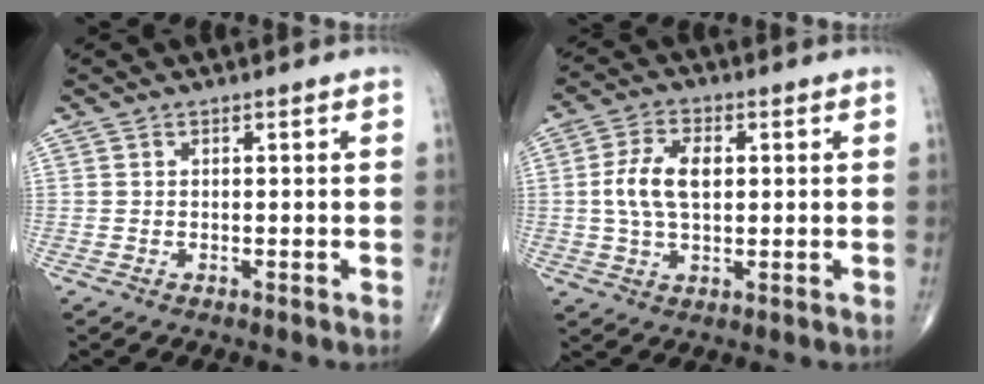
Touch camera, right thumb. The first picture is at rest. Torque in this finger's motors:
{"motor_torque": [0.15, 0.13, 0.71, 0.36, 0.03]}